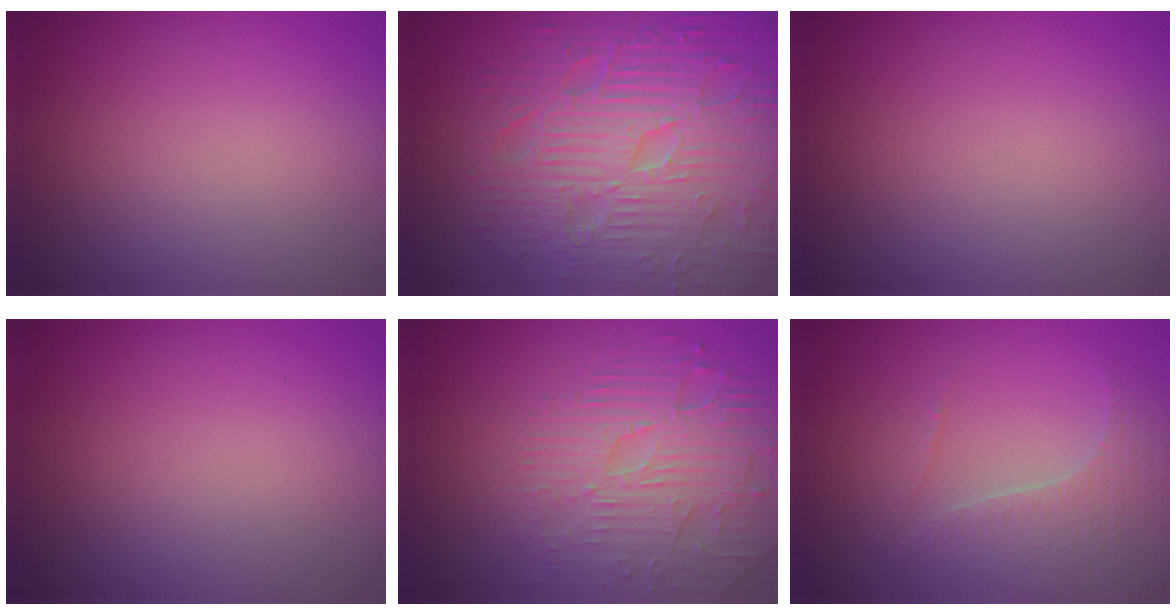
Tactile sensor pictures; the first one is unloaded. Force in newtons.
{"total": 10.8, "press": 7.2, "slide": 8.1}
{"total": 0.0}
{"total": 0.0}
{"total": 4.4, "press": 4.1, "slide": 1.5}
{"total": 4.3, "press": 3.1, "slide": 3.0}